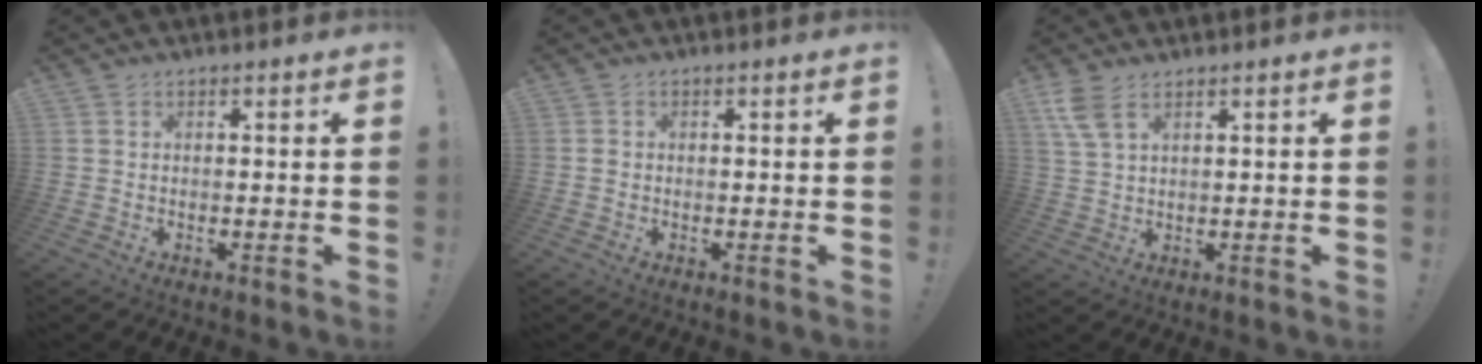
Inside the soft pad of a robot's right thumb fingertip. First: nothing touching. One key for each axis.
{"total": 0.7, "fx": -0.2, "fy": 0.6, "fz": 0.2, "tx": -0.009, "ty": 0.005, "tz": -0.003}
{"total": 5.9, "fx": 3.4, "fy": 2.4, "fz": 4.2, "tx": -0.086, "ty": -0.013, "tz": 0.065}